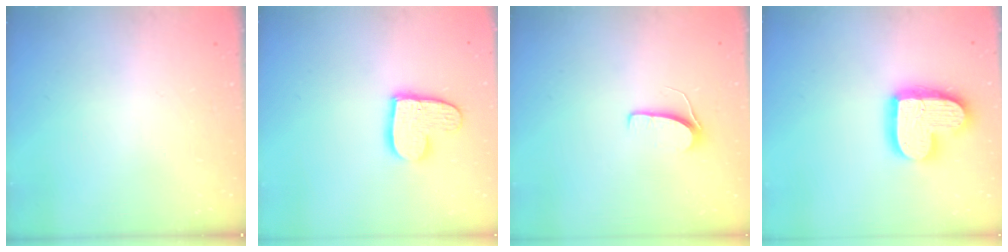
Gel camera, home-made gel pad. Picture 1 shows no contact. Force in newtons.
{"total": 12.1, "press": 12.0, "slide": 0.9}
{"total": 5.9, "press": 5.9, "slide": 0.4}
{"total": 16.4, "press": 16.4, "slide": 1.1}